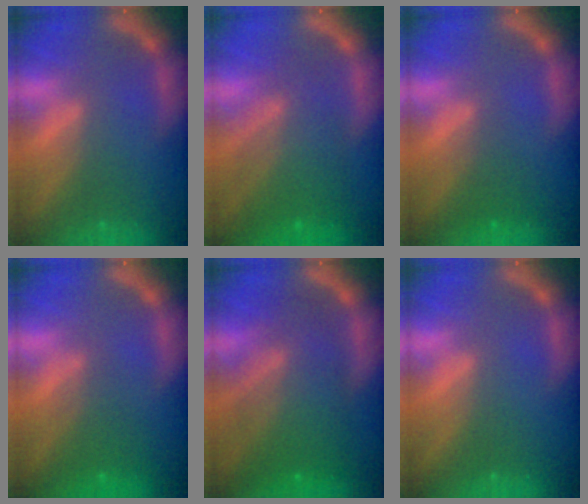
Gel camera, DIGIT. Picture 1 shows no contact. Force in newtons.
{"total": 7.5}
{"total": 2.0}
{"total": 3.0}
{"total": 9.1}
{"total": 0.0}